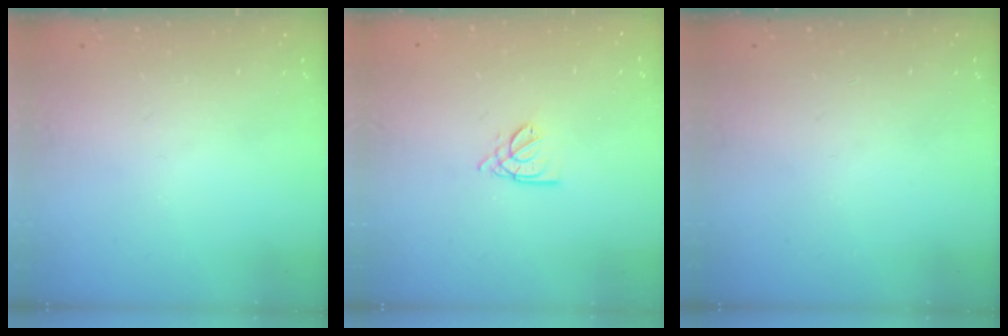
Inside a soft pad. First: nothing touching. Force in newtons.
{"total": 3.0, "press": 2.9, "slide": 0.5}
{"total": 0.0}